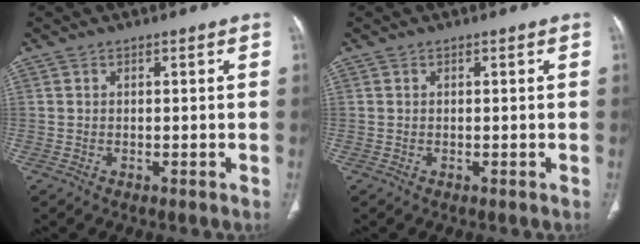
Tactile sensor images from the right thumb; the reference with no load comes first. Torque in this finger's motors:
{"motor_torque": [0.00, 0.00, -0.02, 0.00, 0.00]}